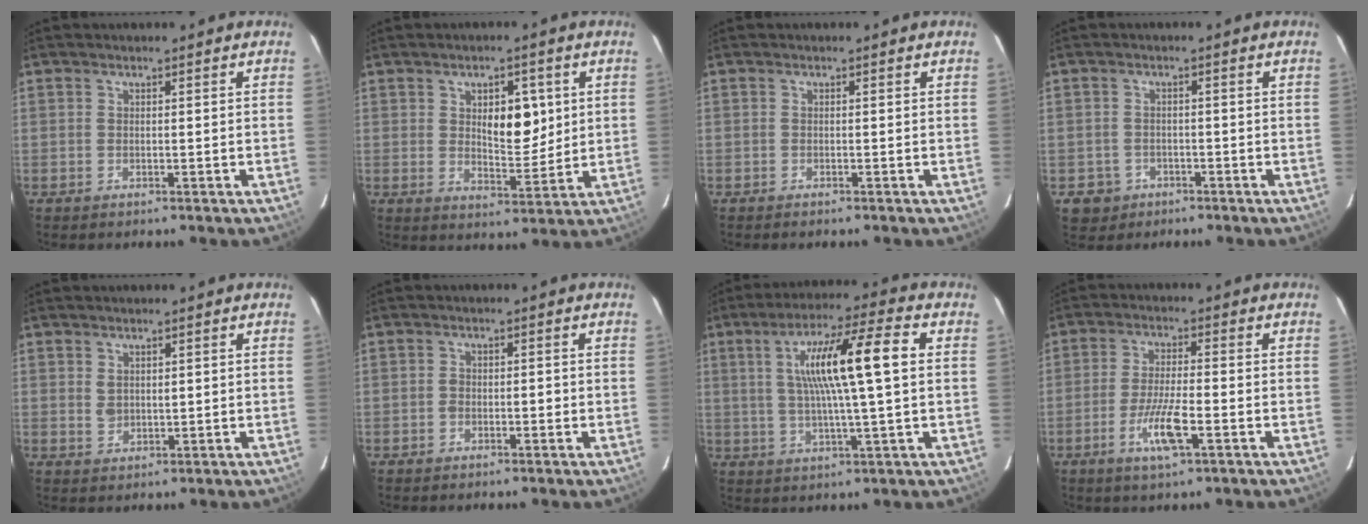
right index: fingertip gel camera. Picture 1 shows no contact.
{"total": 7.2, "force": [1.9, 3.2, 6.1], "torque": [-0.091, 0.000, 0.037]}
{"total": 1.0, "force": [-0.9, 0.1, 0.5], "torque": [-0.007, -0.002, -0.011]}
{"total": 3.8, "force": [-1.6, 3.4, -0.1], "torque": [0.005, 0.012, -0.023]}
{"total": 2.0, "force": [0.6, 1.4, 1.3], "torque": [-0.028, 0.001, 0.017]}
{"total": 1.8, "force": [-0.6, 1.1, 1.2], "torque": [-0.018, 0.008, -0.009]}
{"total": 13.4, "force": [2.3, 0.3, 13.2], "torque": [-0.232, 0.016, 0.039]}
{"total": 7.0, "force": [-2.9, 0.8, 6.3], "torque": [-0.122, -0.010, -0.053]}